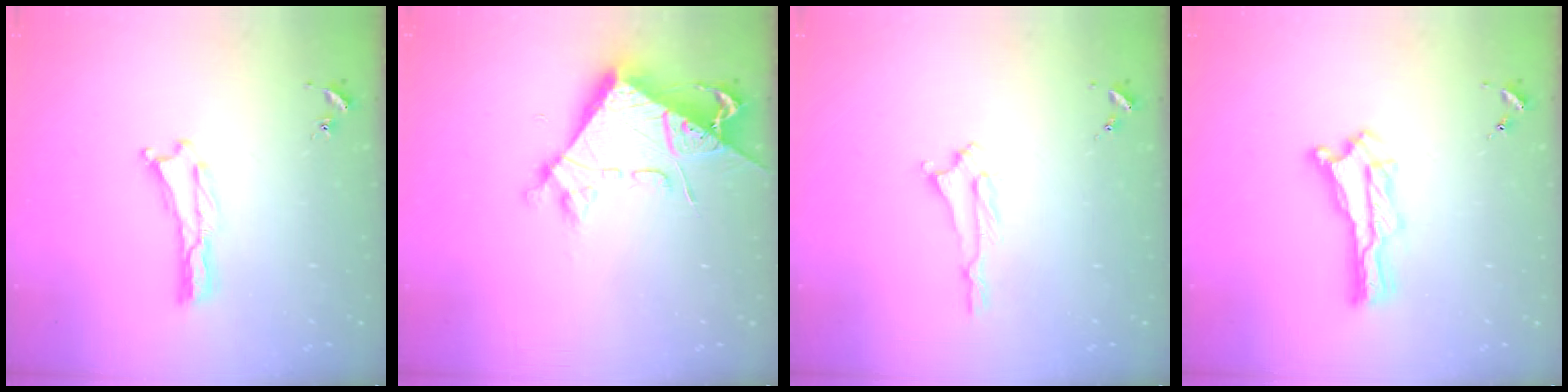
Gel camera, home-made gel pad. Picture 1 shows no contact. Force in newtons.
{"total": 7.5, "press": 7.5, "slide": 0.7}
{"total": 1.4, "press": 1.3, "slide": 0.2}
{"total": 1.4, "press": 1.4, "slide": 0.2}